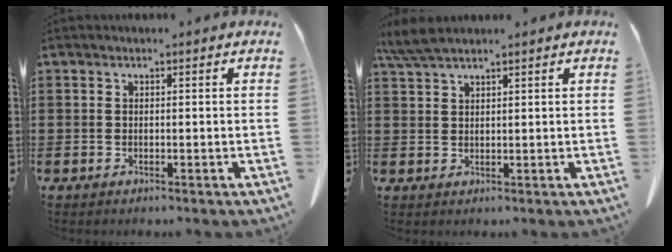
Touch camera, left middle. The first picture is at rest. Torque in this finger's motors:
{"motor_torque": [0.48, 0.38, 0.06, 0.04]}